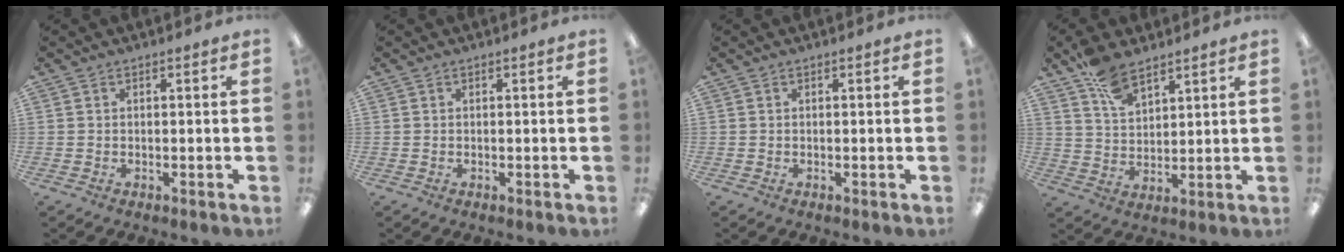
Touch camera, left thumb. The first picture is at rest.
{"total": 0.0}
{"total": 0.0}
{"total": 8.8, "force": [6.5, 4.1, 4.2], "torque": [-0.084, -0.025, 0.121]}